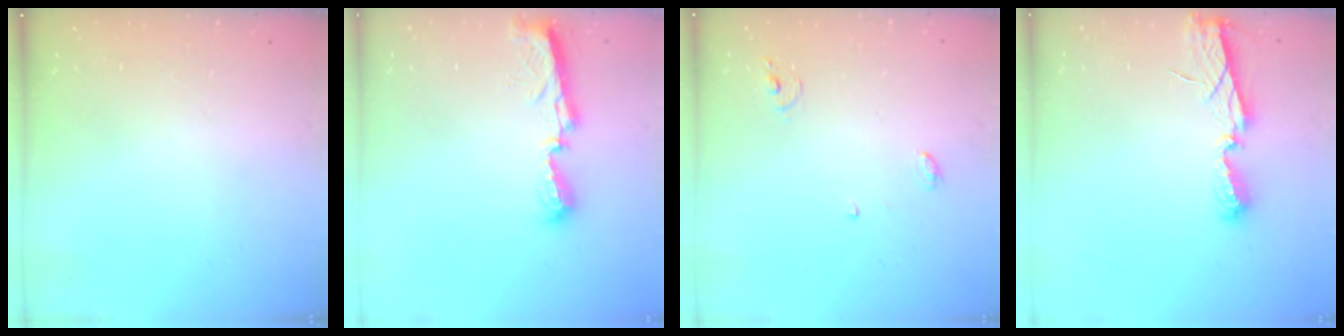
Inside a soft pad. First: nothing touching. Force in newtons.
{"total": 7.9, "press": 7.8, "slide": 0.4}
{"total": 4.2, "press": 4.2, "slide": 0.2}
{"total": 6.2, "press": 6.2, "slide": 0.2}